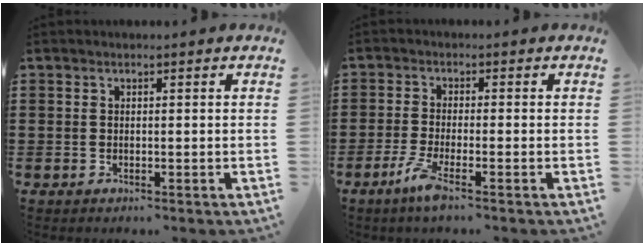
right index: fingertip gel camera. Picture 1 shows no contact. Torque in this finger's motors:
{"motor_torque": [1.17, -0.41, 0.11, 0.08]}